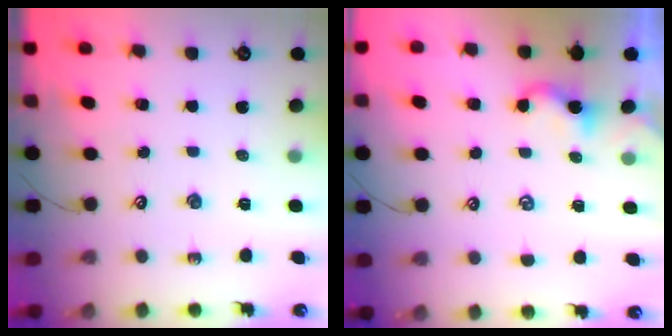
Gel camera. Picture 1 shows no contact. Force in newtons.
{"total": 2.7, "press": 2.7, "slide": 0.2}